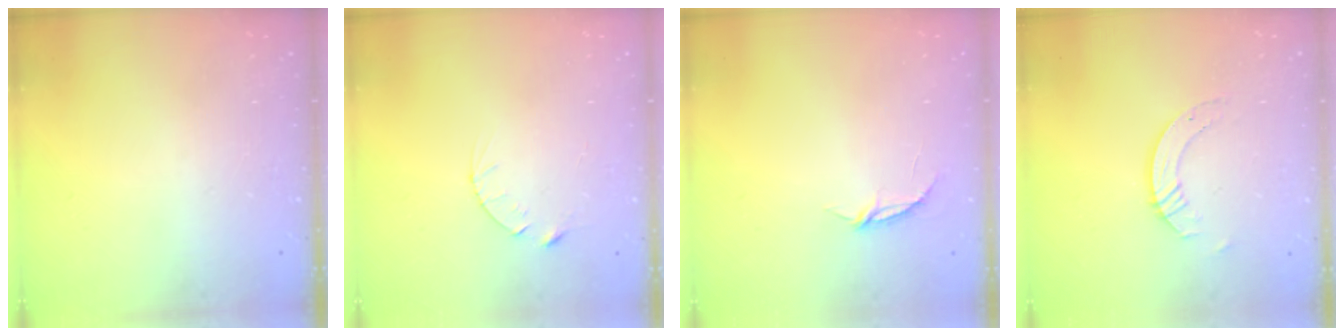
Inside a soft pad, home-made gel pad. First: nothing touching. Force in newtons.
{"total": 4.1, "press": 4.0, "slide": 0.4}
{"total": 3.3, "press": 3.3, "slide": 0.3}
{"total": 4.3, "press": 4.2, "slide": 0.3}